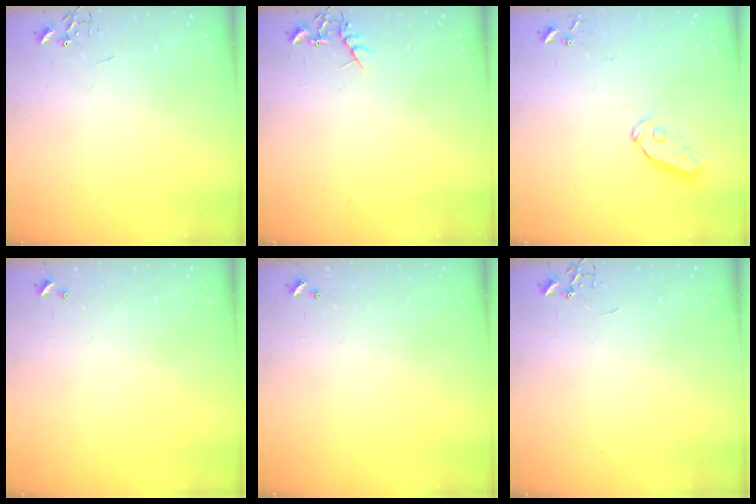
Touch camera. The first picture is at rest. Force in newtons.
{"total": 6.8, "press": 6.8, "slide": 0.3}
{"total": 6.8, "press": 6.8, "slide": 0.7}
{"total": 0.0}
{"total": 0.0}
{"total": 0.0}